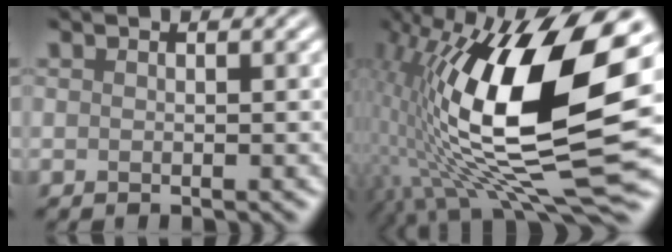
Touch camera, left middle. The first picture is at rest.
{"total": 18.4, "force": [1.4, 7.5, 16.7], "torque": [-0.306, 0.011, 0.019]}